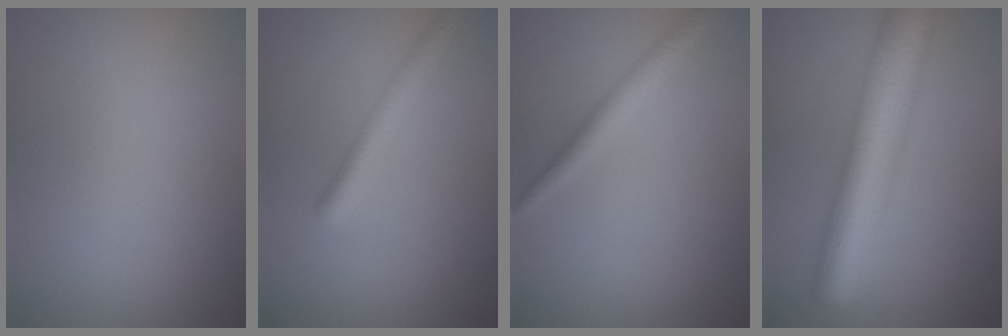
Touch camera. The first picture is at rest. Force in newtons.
{"total": 3.2, "press": 3.2, "slide": 0.1}
{"total": 1.9, "press": 1.9, "slide": 0.0}
{"total": 9.3, "press": 9.3, "slide": 0.2}